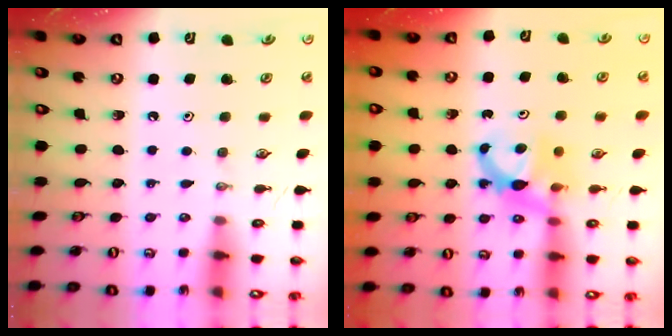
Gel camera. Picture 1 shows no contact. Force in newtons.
{"total": 6.5, "press": 6.5, "slide": 0.4}